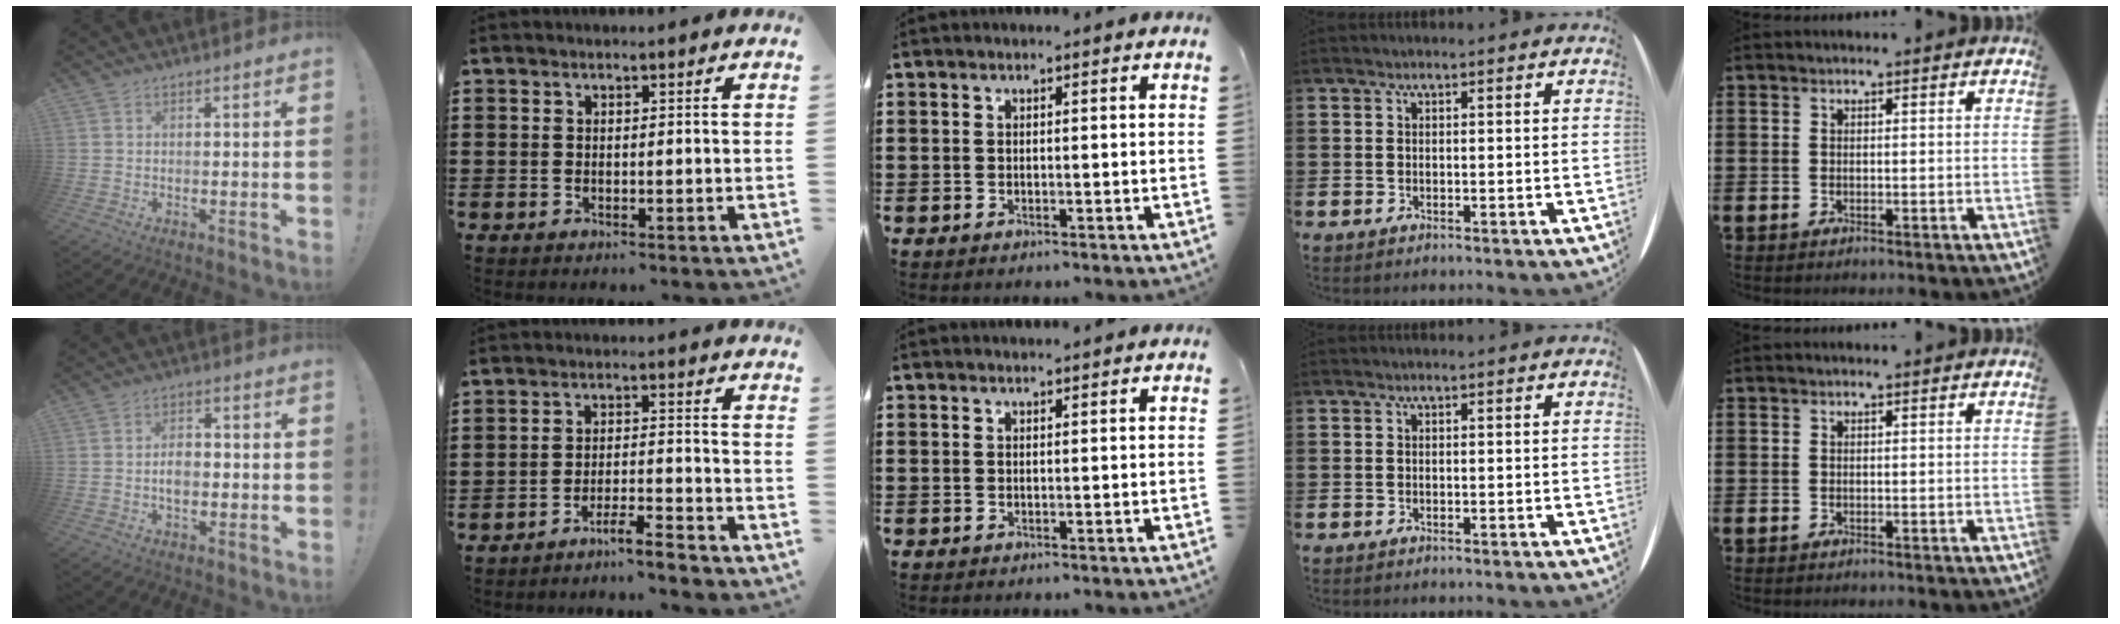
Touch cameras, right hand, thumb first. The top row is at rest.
{"thumb": {"total": 4.4, "force": [-1.2, 3.0, 3.1], "torque": [-0.045, 0.001, -0.027]}, "index": {"total": 4.5, "force": [-4.3, -0.4, 1.2], "torque": [-0.022, -0.002, -0.086]}, "middle": {"total": 0.7, "force": [0.7, -0.2, 0.1], "torque": [-0.004, -0.003, 0.014]}}